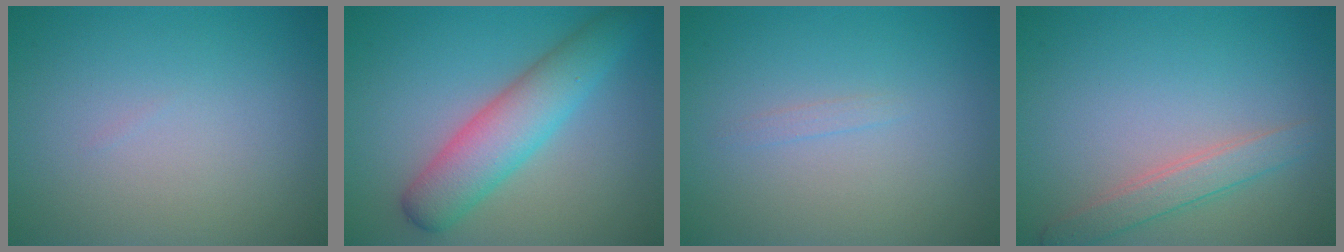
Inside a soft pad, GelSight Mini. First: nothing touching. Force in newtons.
{"total": 5.6, "press": 5.6, "slide": 0.2}
{"total": 0.6, "press": 0.6, "slide": 0.1}
{"total": 2.4, "press": 2.4, "slide": 0.1}